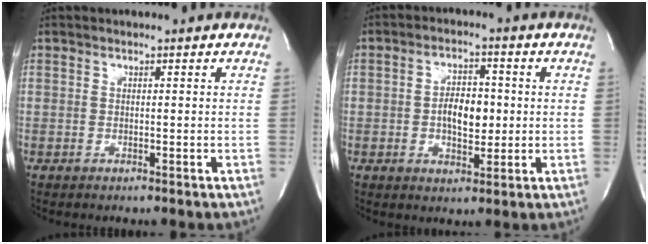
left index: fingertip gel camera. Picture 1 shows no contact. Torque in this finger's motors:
{"motor_torque": [0.03, 0.01, 0.21, 0.08]}